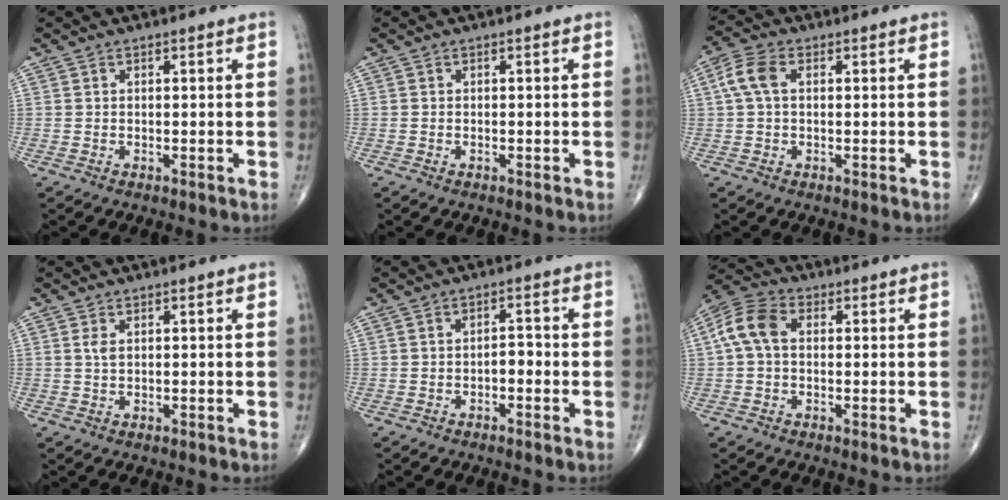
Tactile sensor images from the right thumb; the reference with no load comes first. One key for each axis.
{"total": 0.0}
{"total": 5.3, "fx": 0.9, "fy": 3.2, "fz": 4.2, "tx": -0.100, "ty": 0.017, "tz": 0.014}
{"total": 1.4, "fx": 0.4, "fy": 0.8, "fz": 1.2, "tx": -0.024, "ty": 0.002, "tz": 0.009}
{"total": 2.3, "fx": -1.0, "fy": 1.2, "fz": 1.7, "tx": -0.016, "ty": 0.014, "tz": -0.020}
{"total": 7.7, "fx": 0.7, "fy": 5.2, "fz": 5.6, "tx": -0.117, "ty": 0.026, "tz": 0.004}